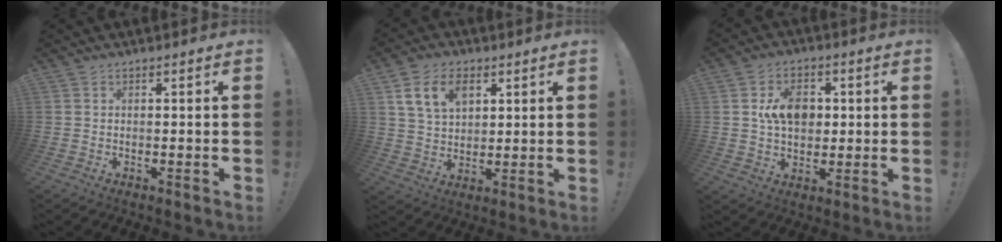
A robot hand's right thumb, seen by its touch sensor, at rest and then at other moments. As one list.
[{"total": 11.1, "force": [5.0, 7.2, 6.7], "torque": [-0.102, -0.008, 0.095]}, {"total": 9.9, "force": [1.7, 7.4, 6.3], "torque": [-0.104, 0.007, 0.033]}]